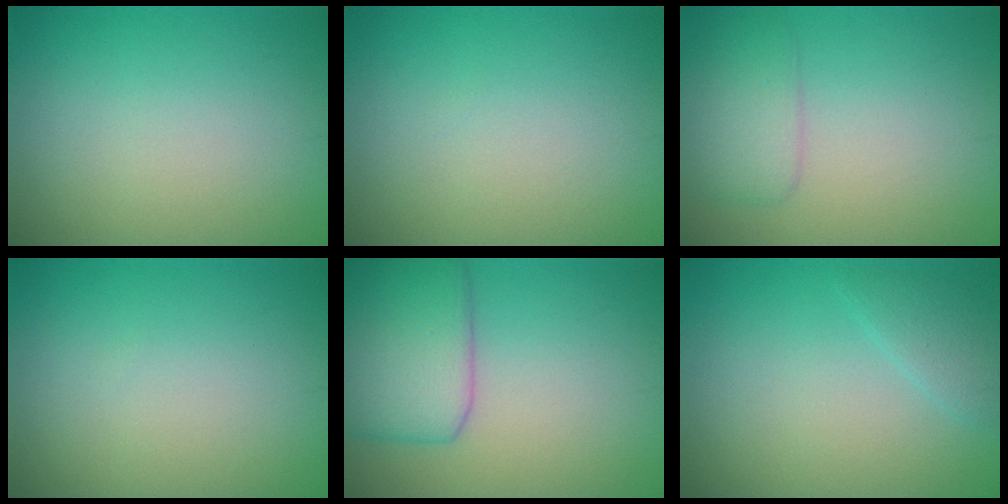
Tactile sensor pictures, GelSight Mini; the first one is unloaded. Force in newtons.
{"total": 0.0}
{"total": 2.6, "press": 2.6, "slide": 0.0}
{"total": 0.0}
{"total": 6.0, "press": 6.0, "slide": 0.3}
{"total": 1.5, "press": 1.5, "slide": 0.1}